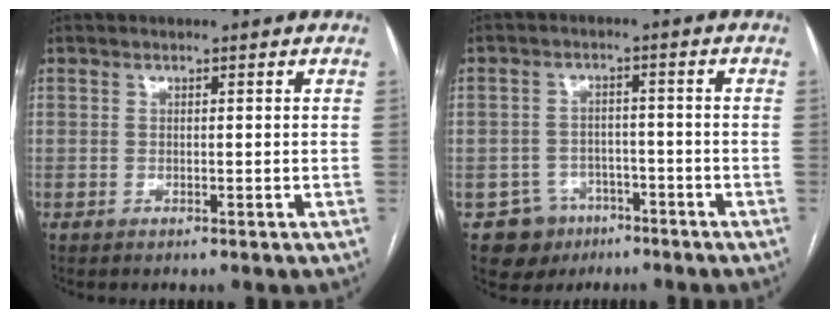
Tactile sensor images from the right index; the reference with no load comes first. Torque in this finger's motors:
{"motor_torque": [-1.12, -0.76, -0.96, -0.21]}